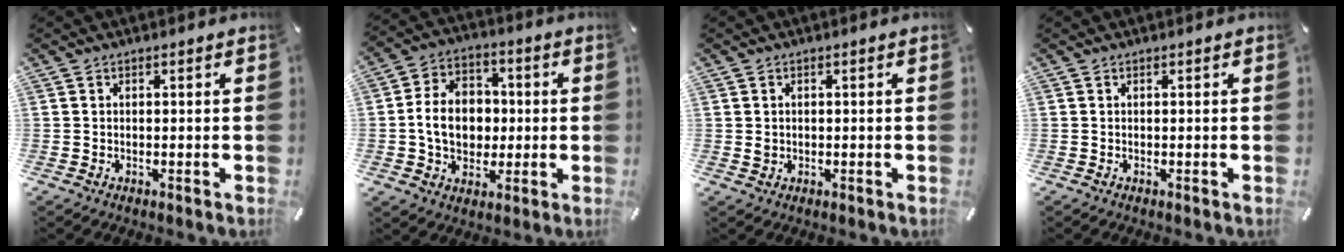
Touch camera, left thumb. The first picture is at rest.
{"total": 11.4, "force": [-0.6, 9.4, 6.4], "torque": [-0.138, 0.020, -0.009]}
{"total": 1.3, "force": [0.0, 1.2, 0.4], "torque": [-0.001, 0.002, -0.003]}
{"total": 0.0}